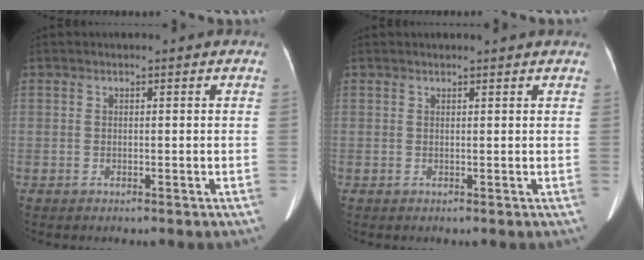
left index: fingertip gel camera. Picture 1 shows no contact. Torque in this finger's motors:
{"motor_torque": [-0.03, -0.90, 0.04, 0.03]}